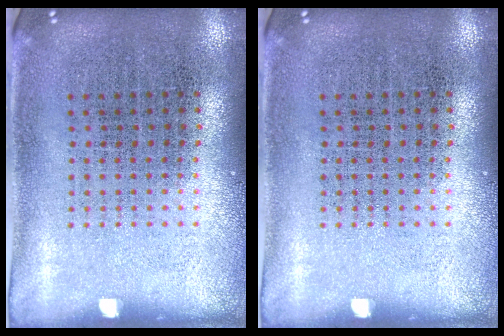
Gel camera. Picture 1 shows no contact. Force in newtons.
{"total": 0.0}